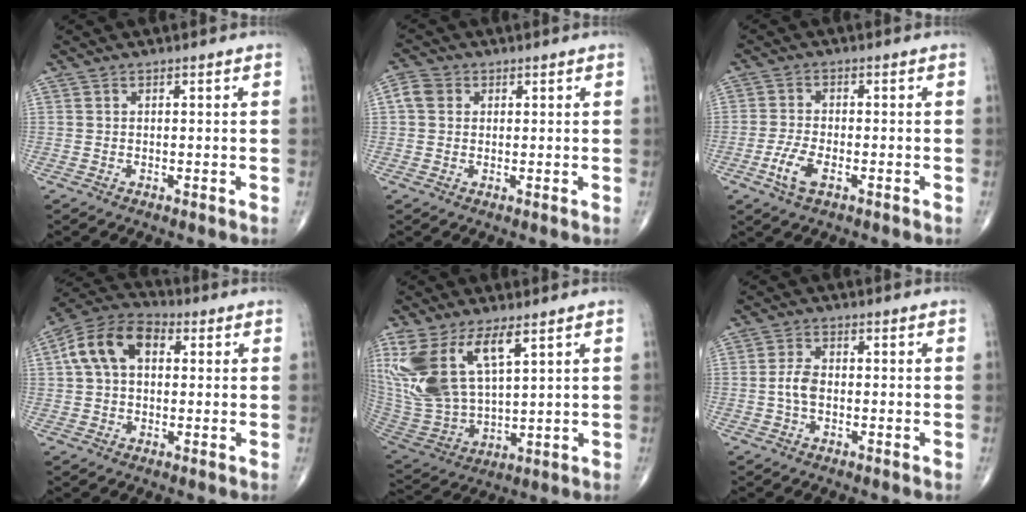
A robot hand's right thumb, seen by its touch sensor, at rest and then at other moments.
{"total": 3.5, "force": [0.8, 3.0, 1.7], "torque": [-0.027, 0.009, 0.010]}
{"total": 5.0, "force": [-2.1, 2.2, 3.9], "torque": [-0.087, 0.008, -0.039]}
{"total": 11.5, "force": [2.4, 7.5, 8.5], "torque": [-0.156, 0.031, 0.032]}
{"total": 18.4, "force": [8.1, 8.4, 14.2], "torque": [-0.299, -0.032, 0.175]}
{"total": 3.5, "force": [-0.6, 2.0, 2.8], "torque": [-0.060, 0.009, -0.016]}